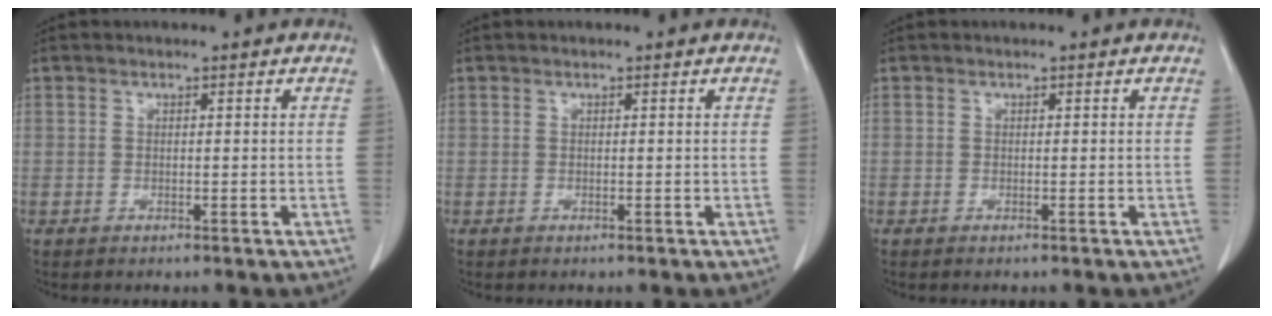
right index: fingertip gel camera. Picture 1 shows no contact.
{"total": 0.0}
{"total": 0.0}